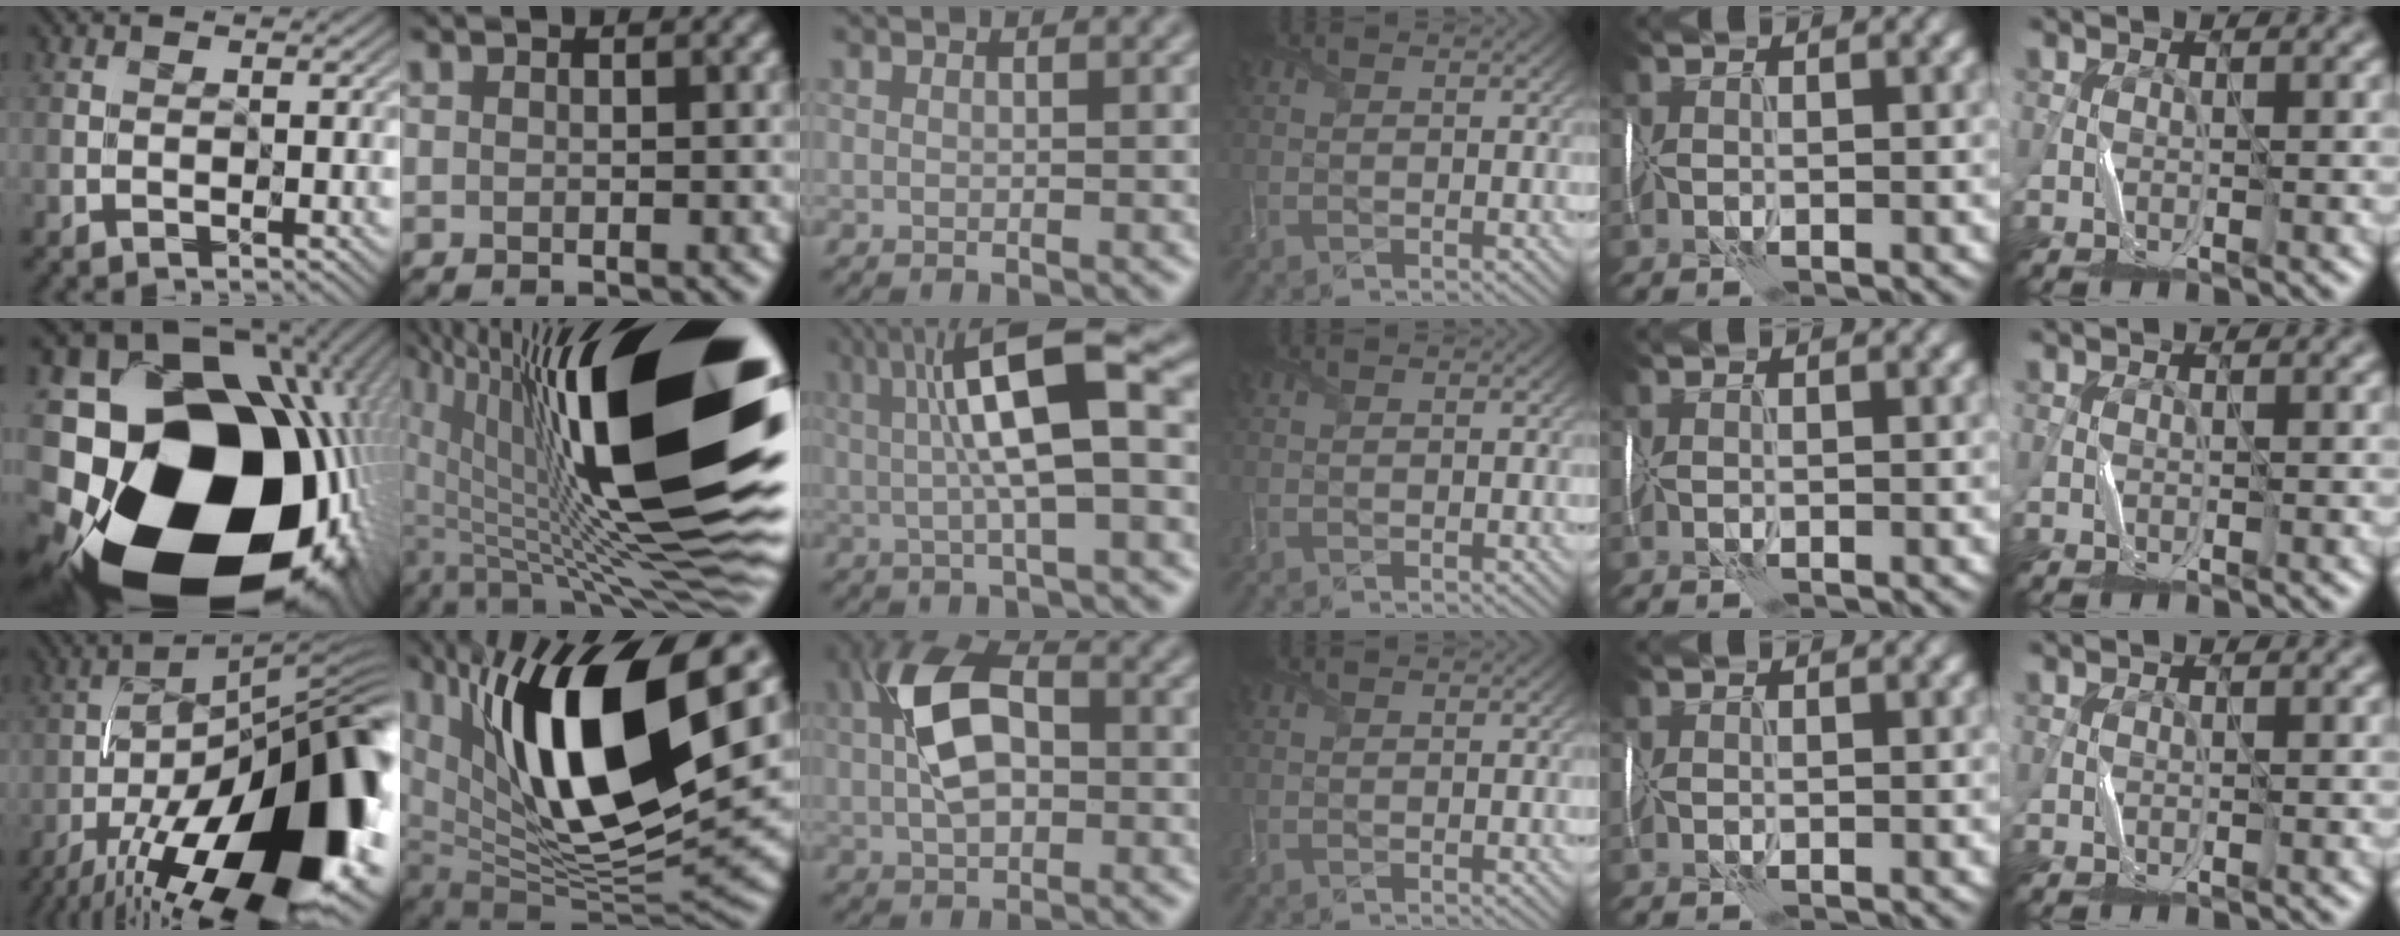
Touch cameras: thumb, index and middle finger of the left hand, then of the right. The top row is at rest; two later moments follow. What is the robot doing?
{"motion": "wrap", "object": "ribbon"}